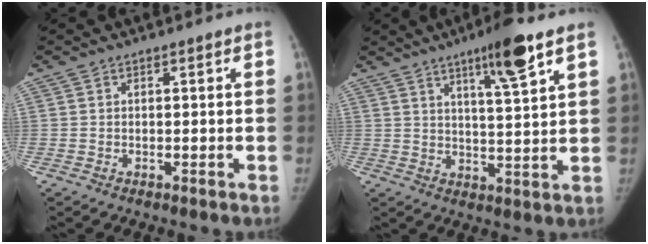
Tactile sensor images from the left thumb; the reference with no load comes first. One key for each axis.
{"total": 10.1, "fx": 6.0, "fy": 1.1, "fz": 8.1, "tx": -0.121, "ty": -0.032, "tz": 0.094}